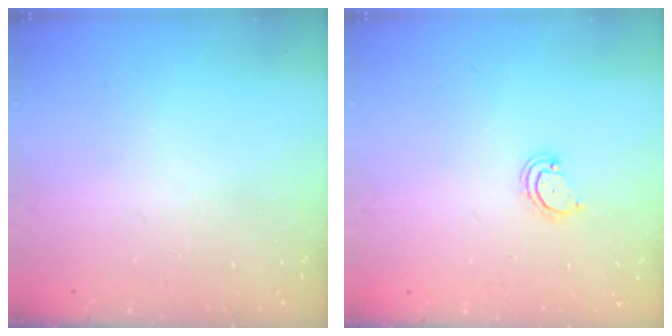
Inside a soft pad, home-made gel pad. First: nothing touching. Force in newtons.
{"total": 2.8, "press": 2.8, "slide": 0.2}